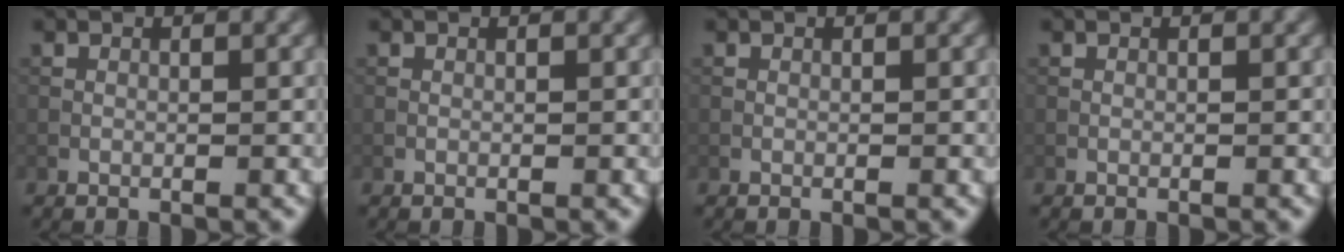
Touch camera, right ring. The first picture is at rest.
{"total": 0.0}
{"total": 0.0}
{"total": 0.0}